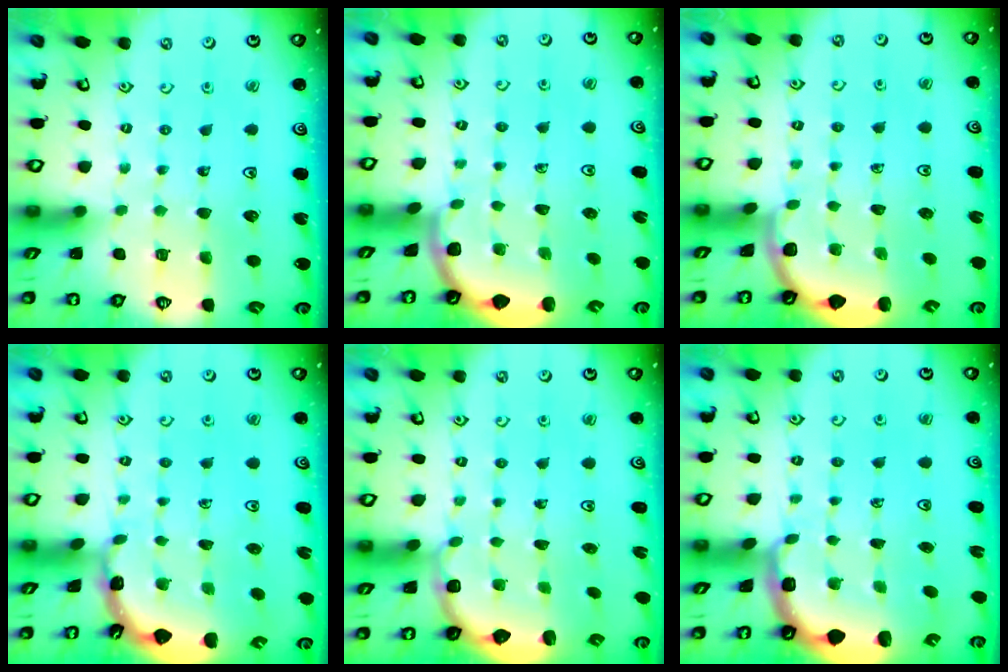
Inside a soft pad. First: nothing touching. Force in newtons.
{"total": 1.8, "press": 1.7, "slide": 0.0}
{"total": 1.7, "press": 1.7, "slide": 0.0}
{"total": 1.7, "press": 1.6, "slide": 0.1}
{"total": 2.8, "press": 2.1, "slide": 1.9}
{"total": 2.1, "press": 1.9, "slide": 0.8}